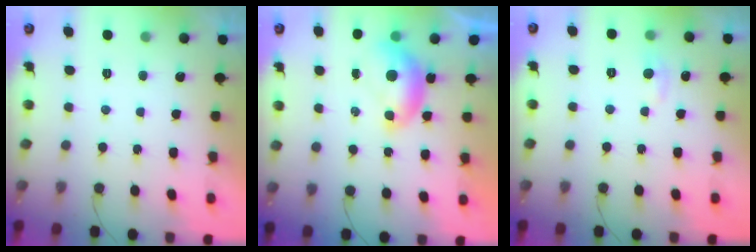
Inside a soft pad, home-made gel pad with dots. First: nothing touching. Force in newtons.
{"total": 7.2, "press": 7.1, "slide": 0.6}
{"total": 4.5, "press": 4.4, "slide": 0.7}